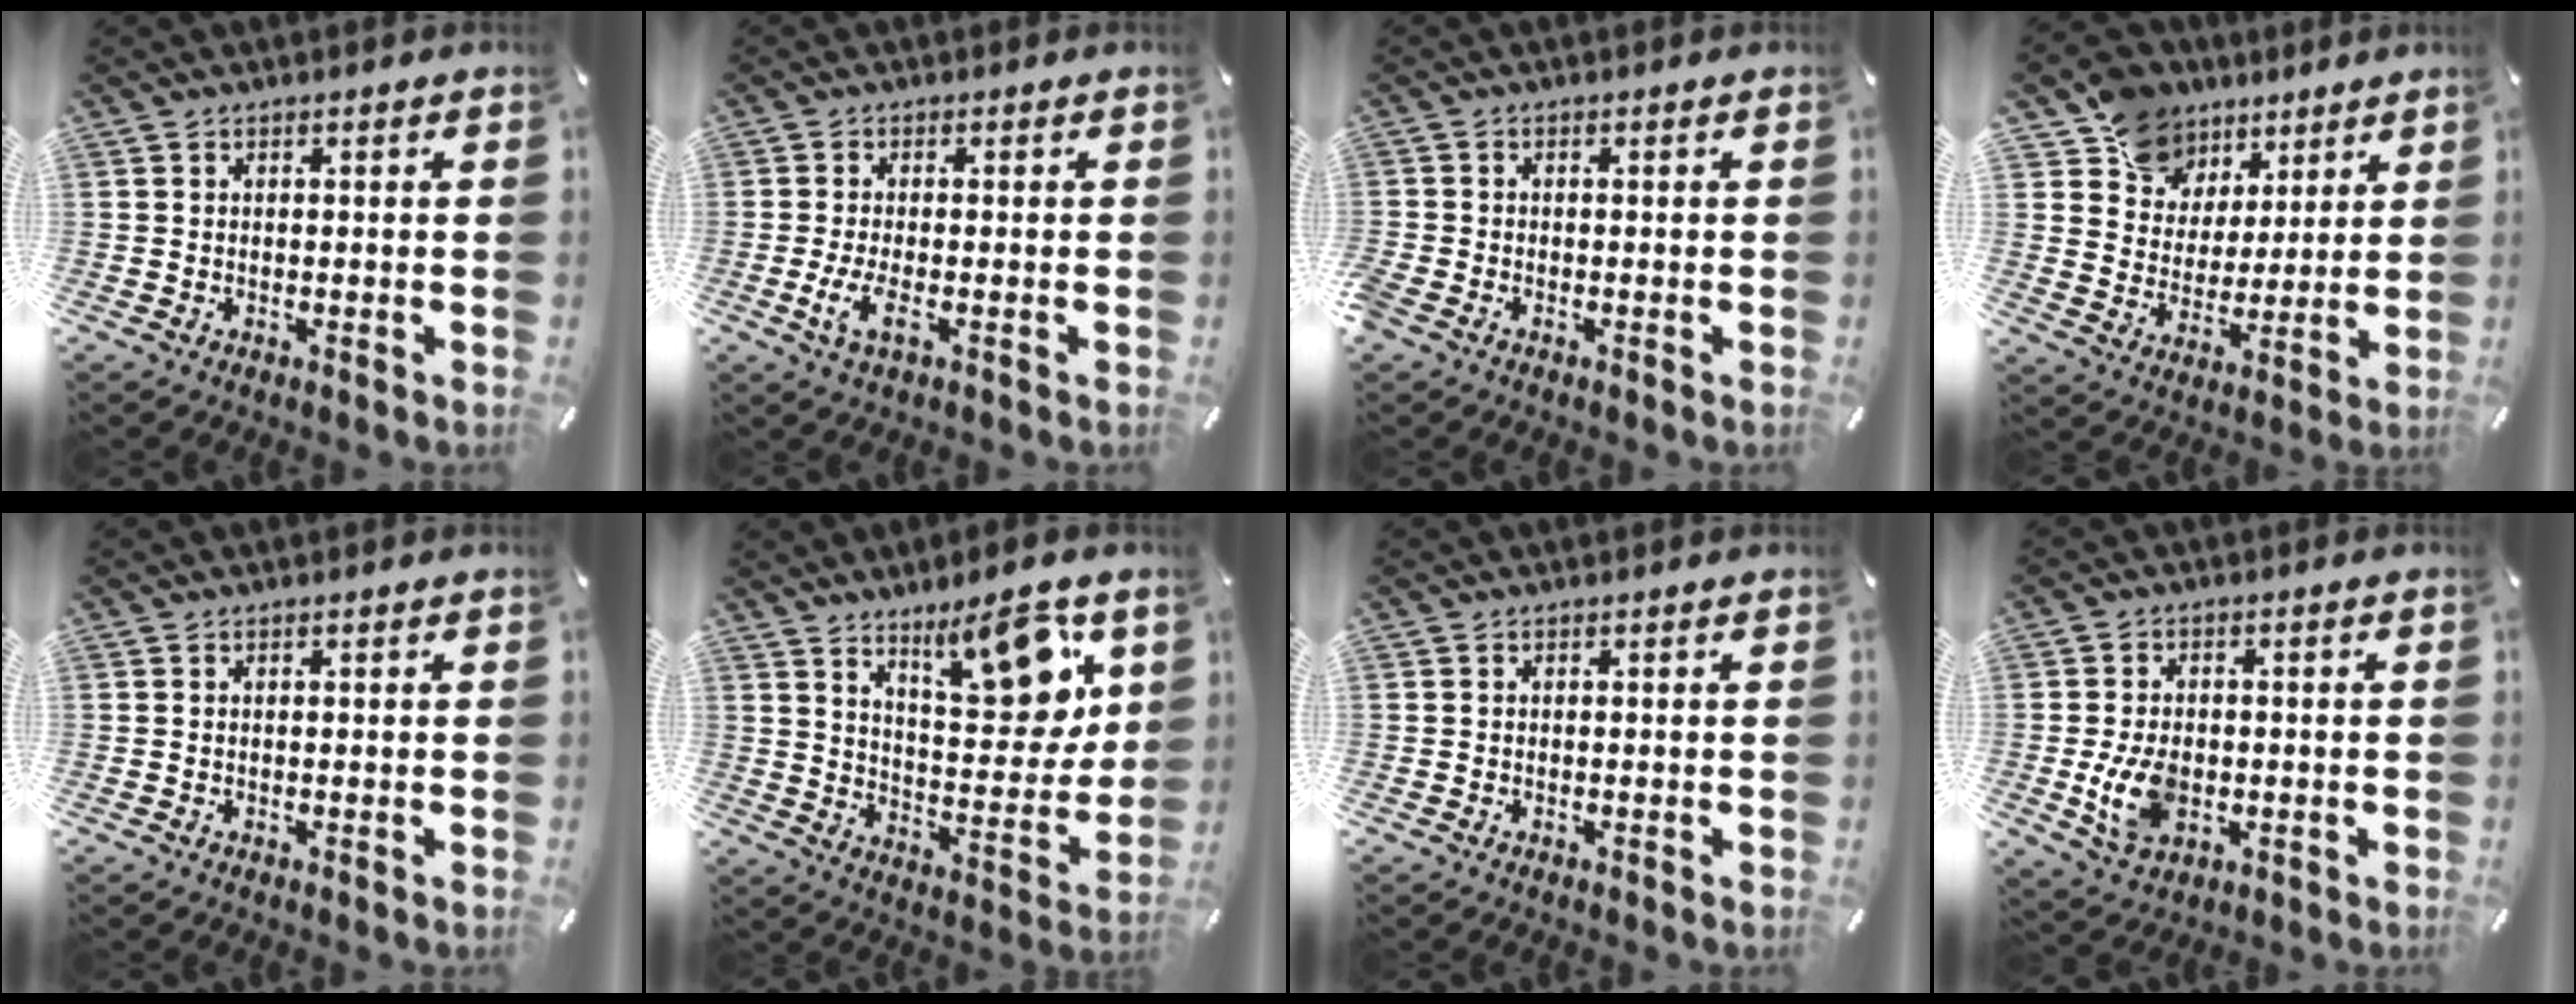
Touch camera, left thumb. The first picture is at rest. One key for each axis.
{"total": 4.6, "fx": -1.2, "fy": 1.3, "fz": 4.3, "tx": -0.096, "ty": -0.010, "tz": -0.026}
{"total": 1.3, "fx": -1.0, "fy": 0.8, "fz": 0.5, "tx": -0.005, "ty": 0.004, "tz": -0.019}
{"total": 11.5, "fx": 7.2, "fy": 8.9, "fz": 1.1, "tx": -0.033, "ty": -0.053, "tz": 0.140}
{"total": 0.0}
{"total": 16.1, "fx": 10.2, "fy": 6.5, "fz": 10.7, "tx": -0.120, "ty": -0.068, "tz": 0.163}
{"total": 0.0}
{"total": 8.6, "fx": -1.4, "fy": 6.1, "fz": 5.9, "tx": -0.111, "ty": 0.000, "tz": -0.024}